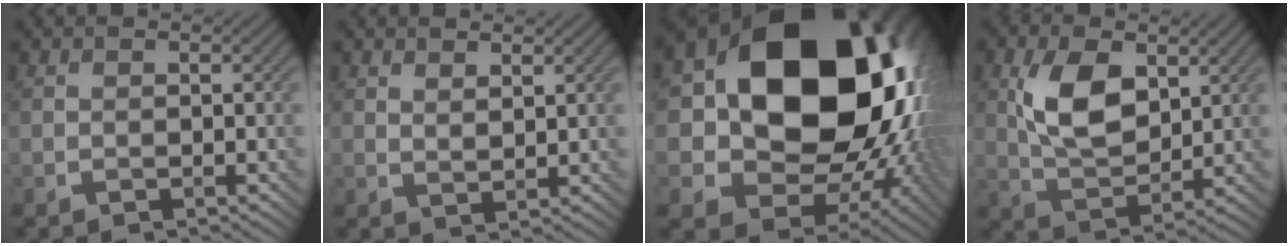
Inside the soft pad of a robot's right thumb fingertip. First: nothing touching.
{"total": 1.9, "force": [1.5, 0.6, 1.0], "torque": [-0.019, -0.006, 0.033]}
{"total": 23.1, "force": [3.7, 17.8, 14.1], "torque": [-0.298, -0.033, 0.105]}
{"total": 8.8, "force": [2.8, 5.1, 6.7], "torque": [-0.136, 0.002, 0.054]}